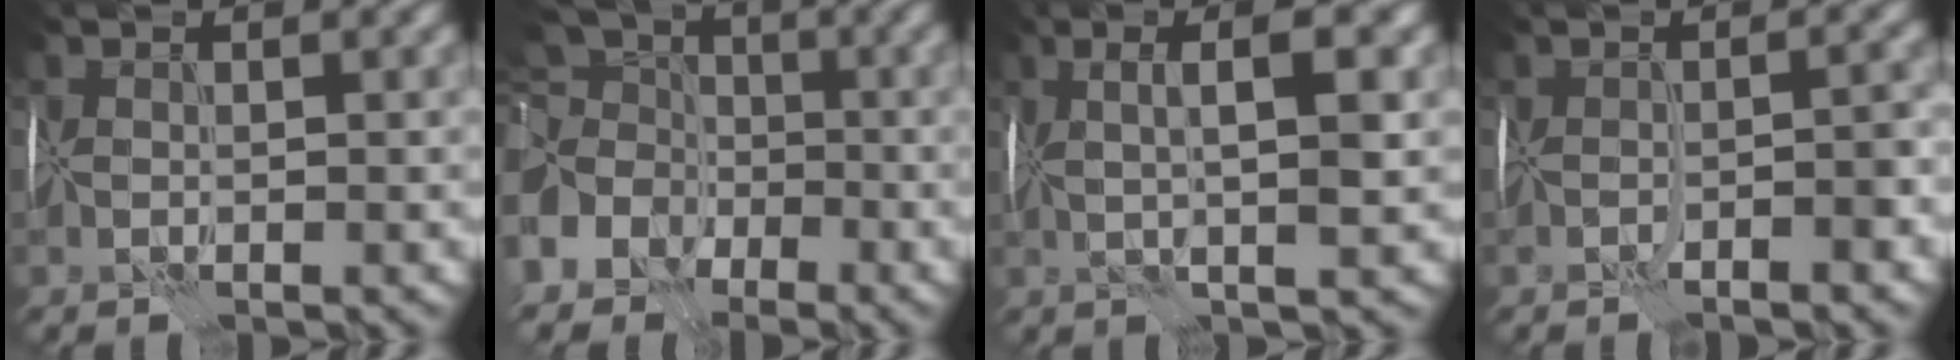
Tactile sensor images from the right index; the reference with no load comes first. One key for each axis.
{"total": 8.9, "fx": -2.9, "fy": 7.1, "fz": 4.4, "tx": -0.091, "ty": -0.019, "tz": -0.072}
{"total": 4.9, "fx": 0.9, "fy": 0.6, "fz": 4.8, "tx": -0.075, "ty": 0.004, "tz": 0.011}
{"total": 2.3, "fx": -1.6, "fy": -0.1, "fz": 1.6, "tx": -0.022, "ty": 0.000, "tz": -0.031}